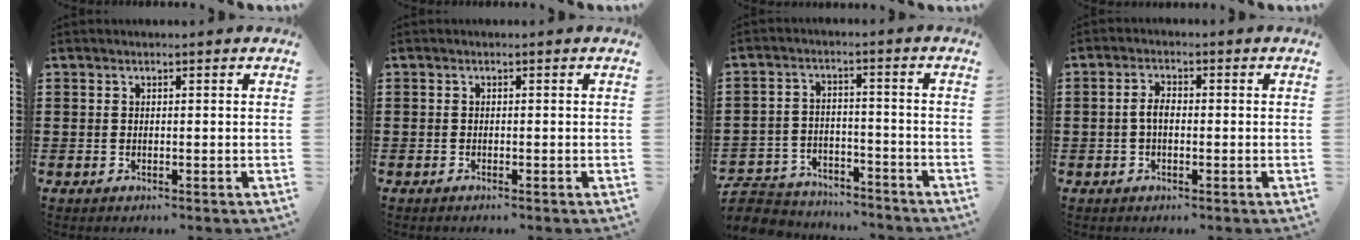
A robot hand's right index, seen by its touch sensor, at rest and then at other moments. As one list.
[{"total": 0.6, "force": [-0.6, -0.2, 0.1], "torque": [-0.003, -0.004, -0.012]}, {"total": 5.1, "force": [-4.9, 1.1, 0.0], "torque": [-0.019, 0.006, -0.106]}, {"total": 2.5, "force": [-0.5, 1.2, 2.2], "torque": [-0.049, 0.000, -0.012]}]